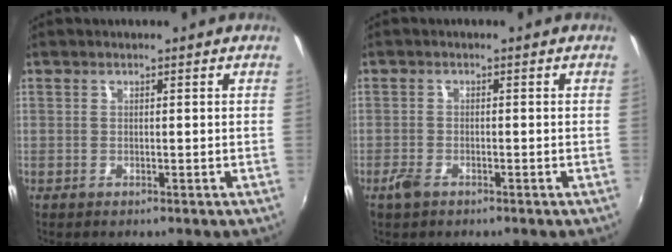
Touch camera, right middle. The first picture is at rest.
{"total": 2.7, "force": [-1.9, 1.4, 1.4], "torque": [-0.035, -0.005, -0.037]}